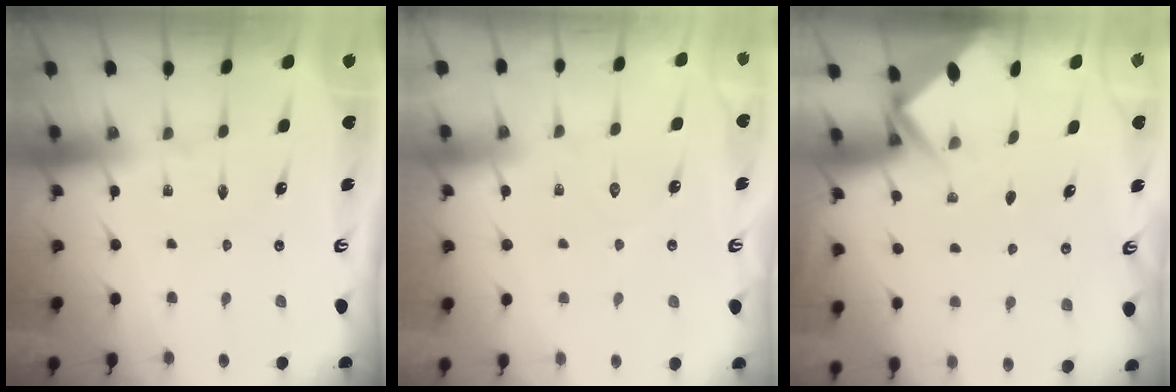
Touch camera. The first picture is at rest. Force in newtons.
{"total": 3.9, "press": 3.9, "slide": 0.5}
{"total": 3.0, "press": 2.9, "slide": 0.4}